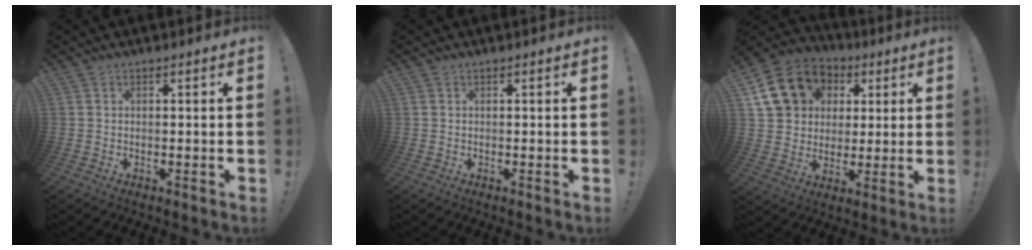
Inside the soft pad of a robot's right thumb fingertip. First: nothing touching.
{"total": 0.0}
{"total": 16.1, "force": [5.9, 13.3, 7.0], "torque": [-0.107, -0.010, 0.130]}